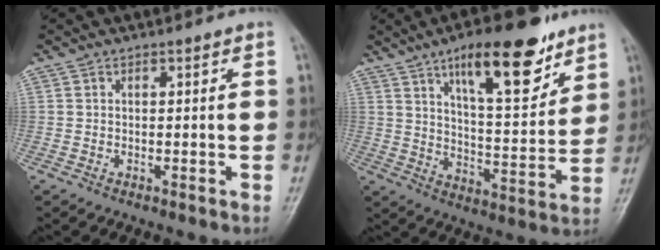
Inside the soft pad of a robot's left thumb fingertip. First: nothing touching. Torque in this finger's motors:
{"motor_torque": [0.84, 0.78, 1.49, -1.29, 0.18]}